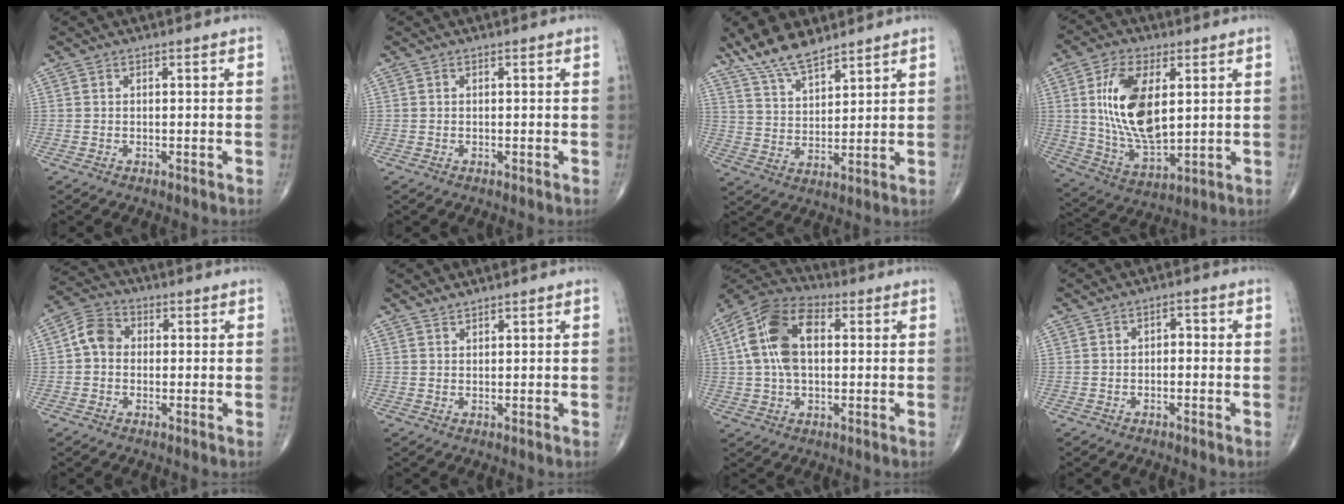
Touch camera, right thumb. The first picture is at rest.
{"total": 0.0}
{"total": 9.5, "force": [7.8, 3.0, 4.6], "torque": [-0.075, -0.040, 0.156]}
{"total": 16.1, "force": [3.3, 8.0, 13.6], "torque": [-0.250, -0.019, 0.070]}
{"total": 5.5, "force": [0.1, 4.5, 3.2], "torque": [-0.050, 0.018, -0.009]}
{"total": 1.0, "force": [1.0, 0.1, 0.0], "torque": [0.001, -0.008, 0.020]}
{"total": 14.2, "force": [2.2, 8.1, 11.4], "torque": [-0.220, 0.026, 0.032]}
{"total": 2.0, "force": [-0.2, 1.2, 1.5], "torque": [-0.011, 0.011, -0.010]}